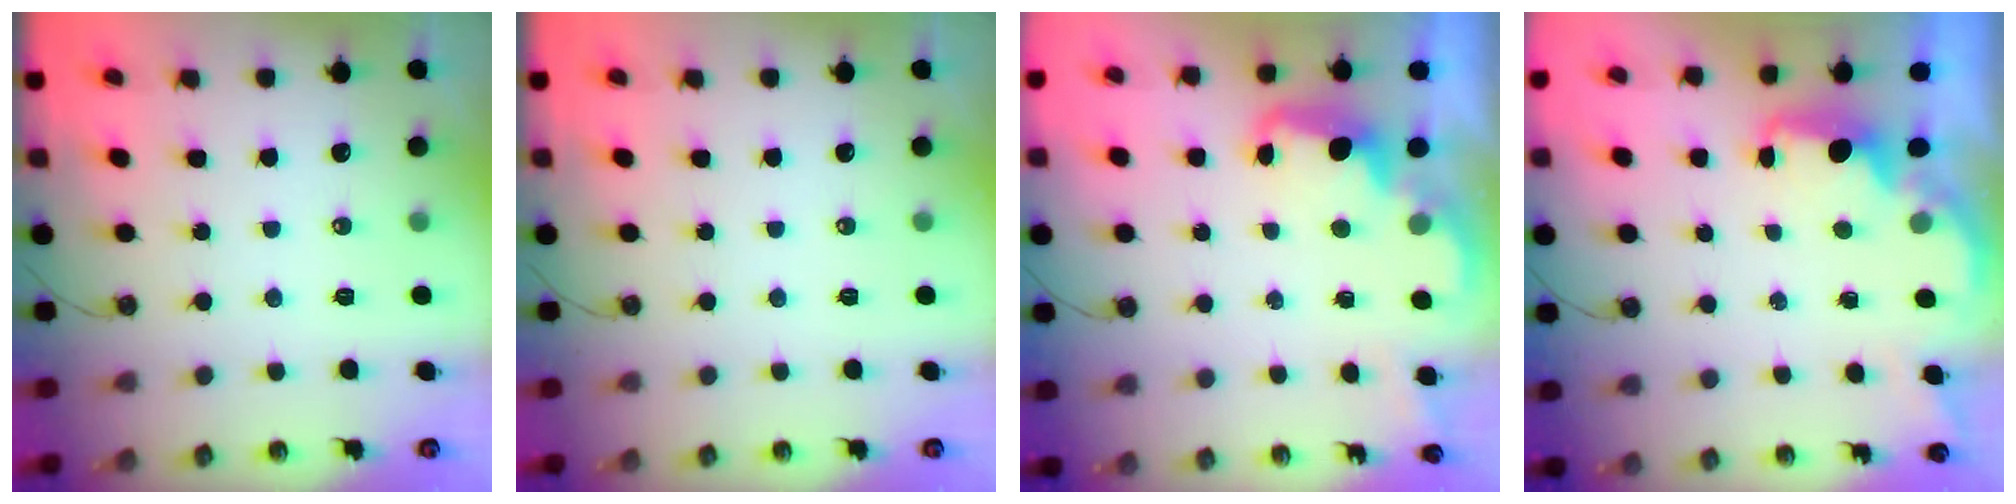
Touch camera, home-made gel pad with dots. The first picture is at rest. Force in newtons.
{"total": 0.0}
{"total": 2.7, "press": 2.6, "slide": 0.7}
{"total": 2.2, "press": 2.1, "slide": 0.8}